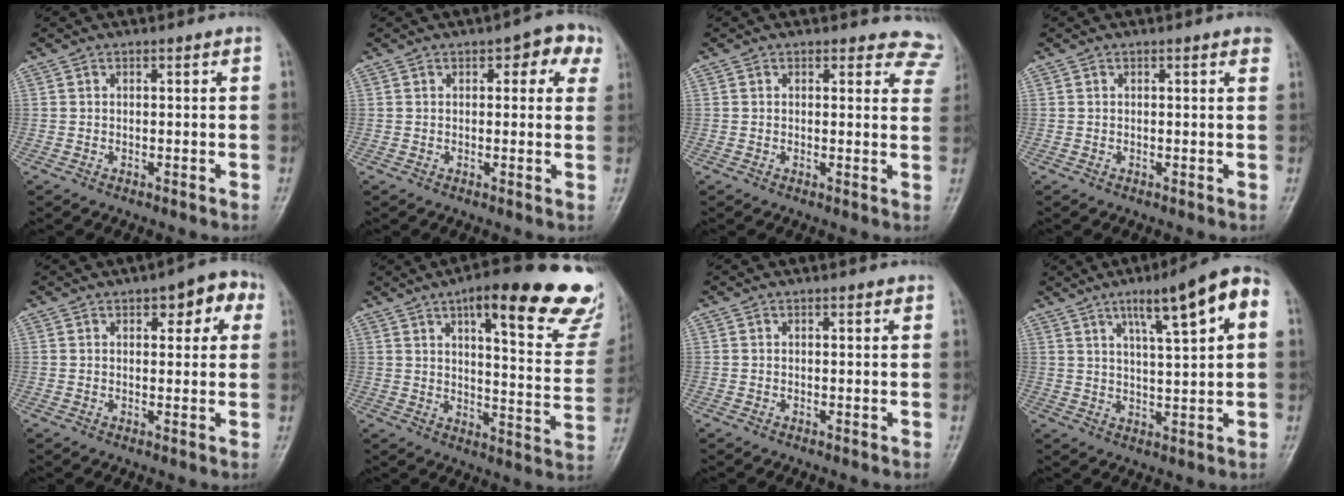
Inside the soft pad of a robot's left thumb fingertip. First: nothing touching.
{"total": 5.8, "force": [2.6, 2.9, 4.4], "torque": [-0.018, 0.000, 0.019]}
{"total": 7.1, "force": [6.5, 3.0, 0.0], "torque": [0.057, -0.031, 0.034]}
{"total": 1.6, "force": [1.1, 0.4, 1.0], "torque": [-0.009, 0.001, 0.009]}
{"total": 6.8, "force": [3.0, 3.3, 5.1], "torque": [-0.032, 0.001, 0.028]}
{"total": 25.4, "force": [15.7, 6.6, 18.8], "torque": [-0.211, -0.058, 0.198]}
{"total": 0.8, "force": [0.6, 0.2, 0.4], "torque": [-0.007, -0.002, 0.006]}
{"total": 12.4, "force": [5.2, 2.2, 11.1], "torque": [-0.157, 0.000, 0.075]}